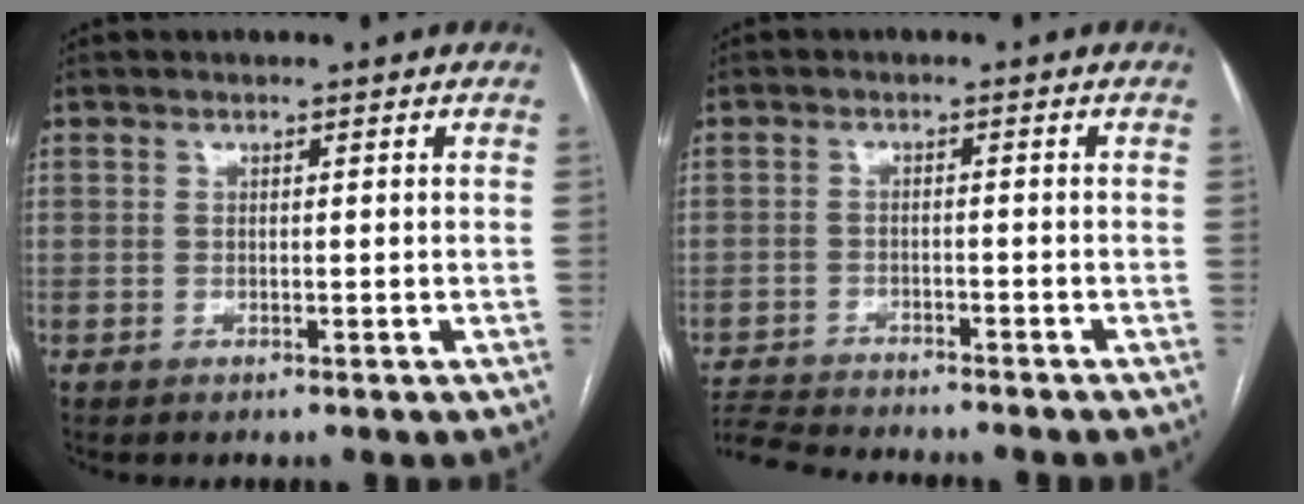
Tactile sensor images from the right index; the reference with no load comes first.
{"total": 8.9, "force": [-8.5, 0.8, 2.6], "torque": [-0.043, -0.005, -0.136]}